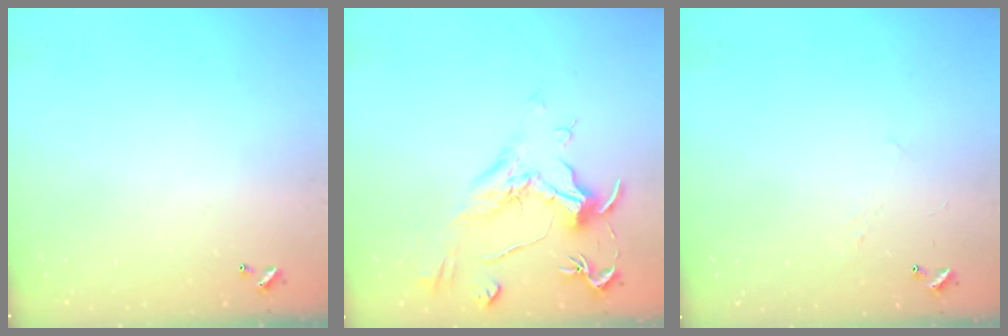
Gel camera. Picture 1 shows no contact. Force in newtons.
{"total": 1.1, "press": 0.1, "slide": 1.1}
{"total": 2.9, "press": 2.8, "slide": 0.4}